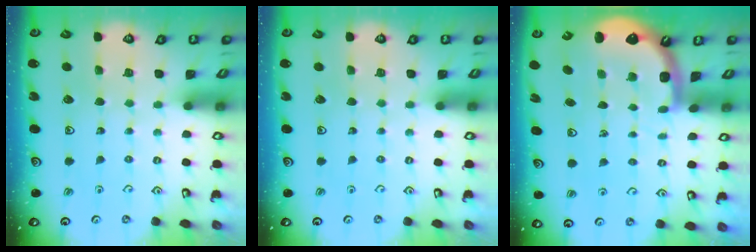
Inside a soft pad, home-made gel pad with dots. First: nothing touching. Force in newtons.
{"total": 0.0}
{"total": 3.8, "press": 3.6, "slide": 1.2}